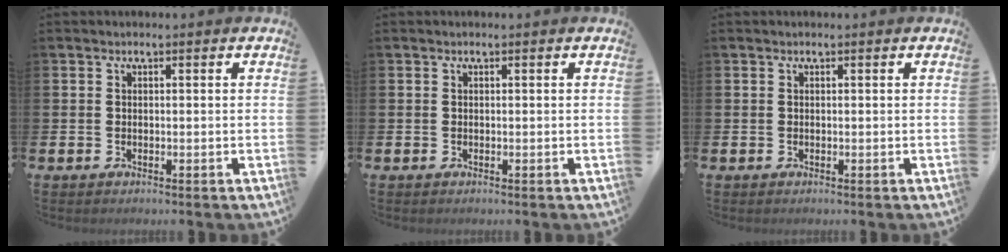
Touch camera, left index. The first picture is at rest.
{"total": 0.0}
{"total": 0.0}